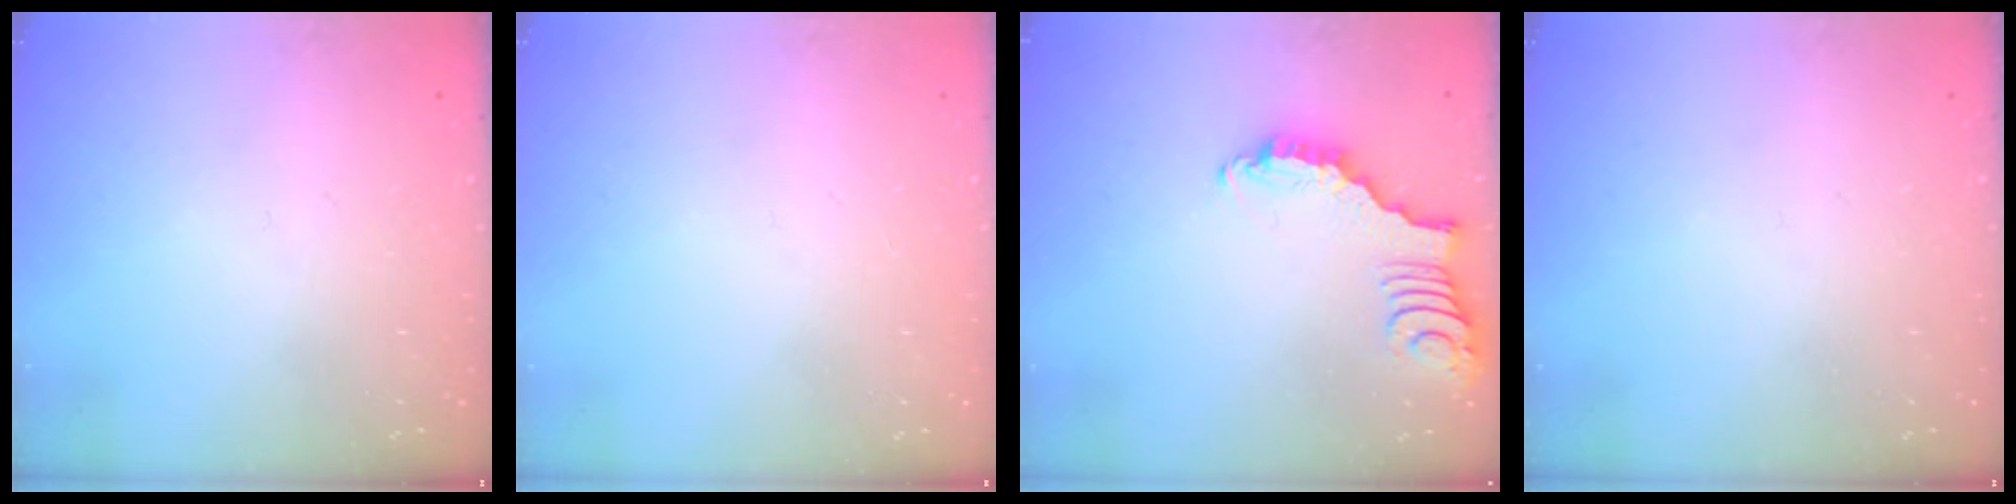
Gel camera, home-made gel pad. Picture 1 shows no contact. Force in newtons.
{"total": 0.0}
{"total": 2.8, "press": 2.8, "slide": 0.4}
{"total": 0.0}